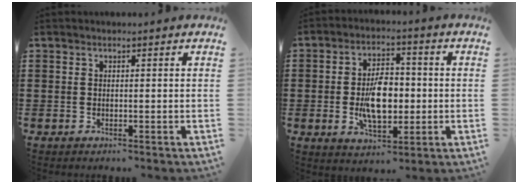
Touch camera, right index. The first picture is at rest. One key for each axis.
{"total": 8.7, "fx": -0.9, "fy": 4.7, "fz": 7.2, "tx": -0.124, "ty": -0.003, "tz": -0.024}